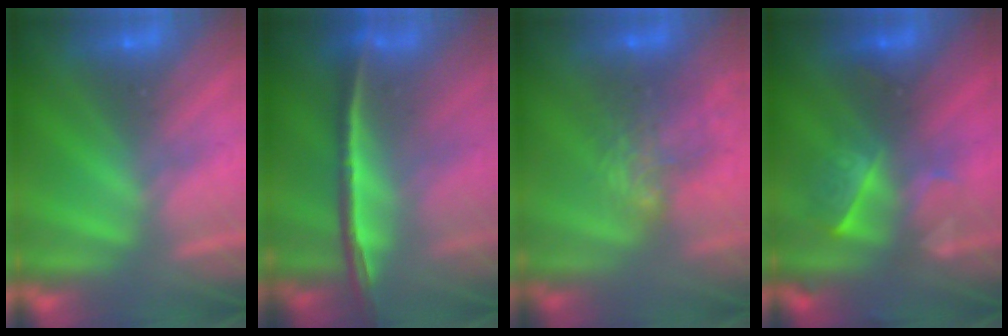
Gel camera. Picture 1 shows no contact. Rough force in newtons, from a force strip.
{"total": 1.4}
{"total": 10.3}
{"total": 2.4}